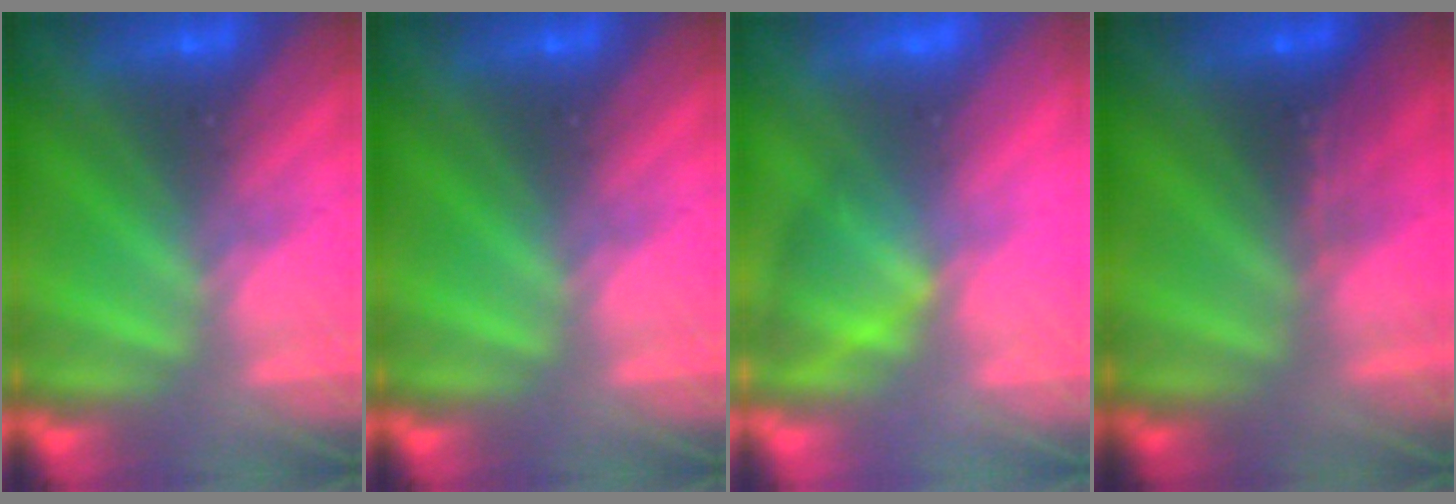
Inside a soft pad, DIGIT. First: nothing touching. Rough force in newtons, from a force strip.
{"total": 0.0}
{"total": 2.9}
{"total": 5.1}